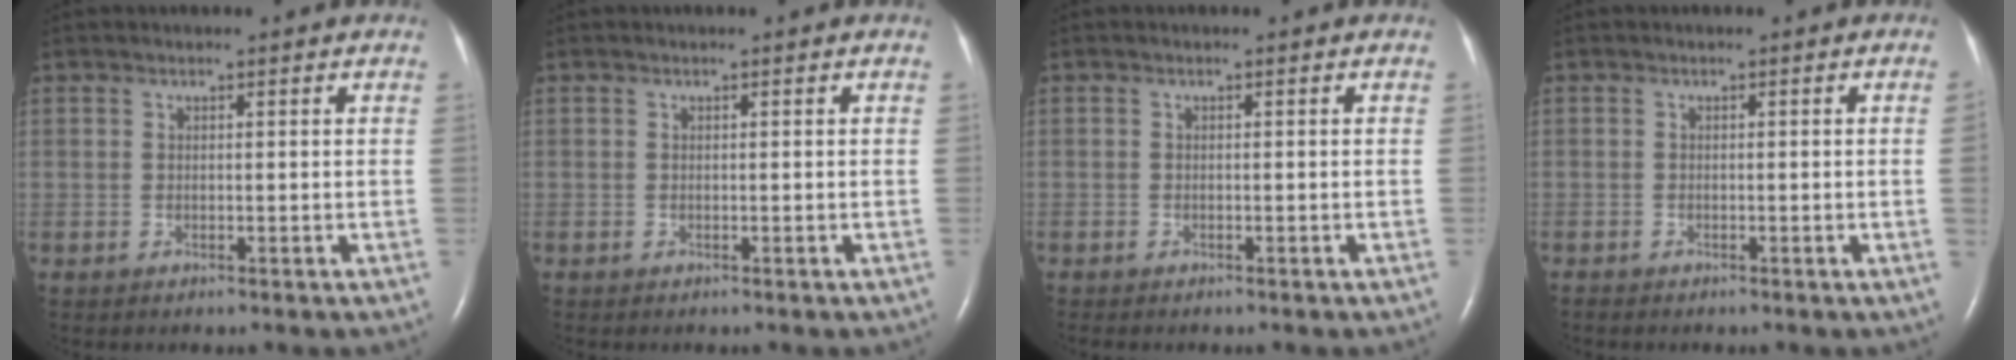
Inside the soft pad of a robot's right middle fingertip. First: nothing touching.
{"total": 0.0}
{"total": 1.4, "force": [-1.2, 0.4, 0.7], "torque": [-0.009, -0.002, -0.012]}
{"total": 1.0, "force": [-0.4, -0.5, 0.8], "torque": [-0.004, 0.006, -0.011]}